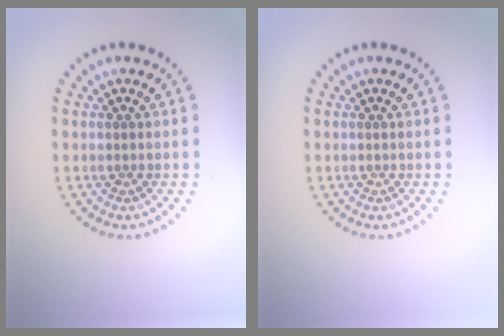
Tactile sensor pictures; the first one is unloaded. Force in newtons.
{"total": 0.0}